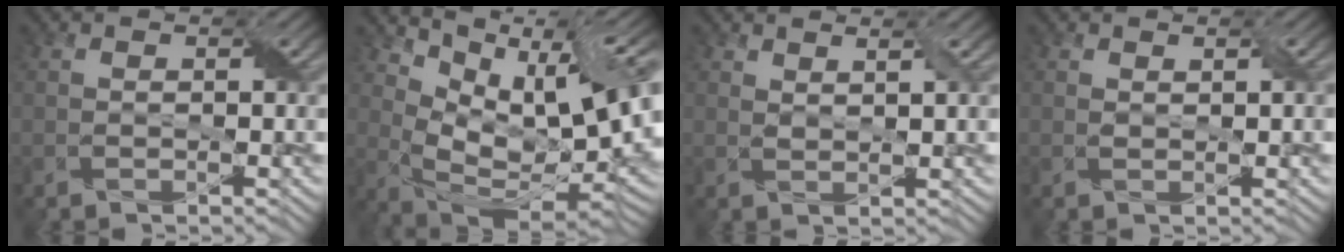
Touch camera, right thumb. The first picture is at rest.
{"total": 15.6, "force": [5.2, 6.6, 13.1], "torque": [-0.228, -0.004, 0.104]}
{"total": 1.8, "force": [1.3, 0.2, 1.2], "torque": [-0.026, 0.001, 0.025]}
{"total": 0.8, "force": [0.5, 0.2, 0.5], "torque": [-0.014, 0.002, 0.011]}